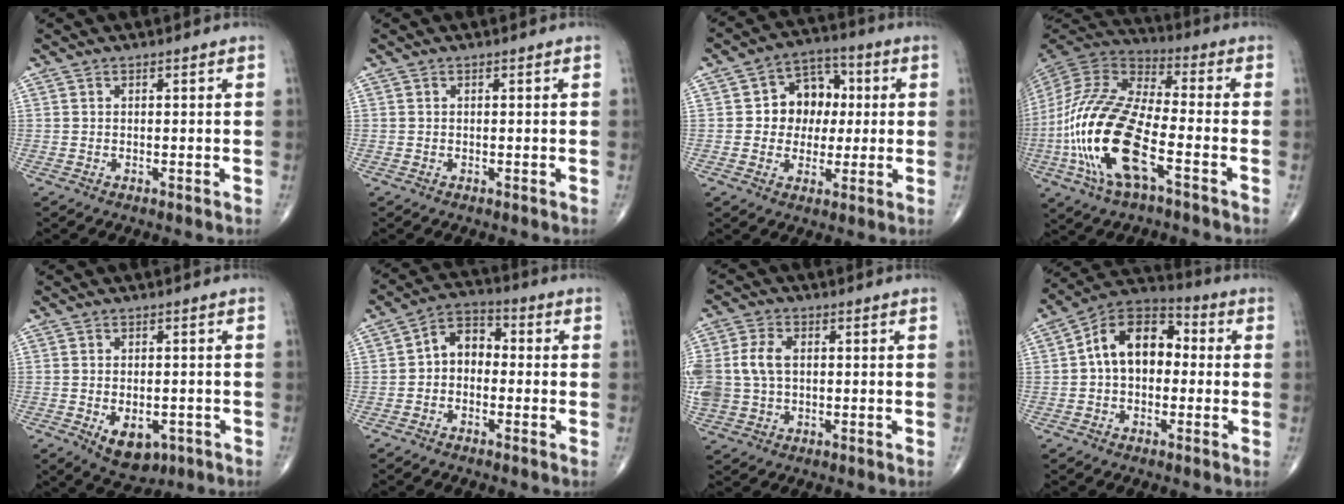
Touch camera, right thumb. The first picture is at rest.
{"total": 0.0}
{"total": 10.7, "force": [0.9, 8.7, 6.1], "torque": [-0.034, 0.020, 0.006]}
{"total": 22.5, "force": [-7.2, 8.7, 19.5], "torque": [-0.434, 0.019, -0.134]}
{"total": 7.3, "force": [-2.6, 4.6, 5.0], "torque": [-0.058, 0.003, -0.026]}
{"total": 6.7, "force": [-0.6, 5.0, 4.5], "torque": [-0.049, 0.027, -0.028]}
{"total": 9.8, "force": [0.7, 7.1, 6.7], "torque": [-0.150, 0.010, 0.019]}
{"total": 13.2, "force": [0.7, 8.9, 9.7], "torque": [-0.130, 0.038, -0.006]}